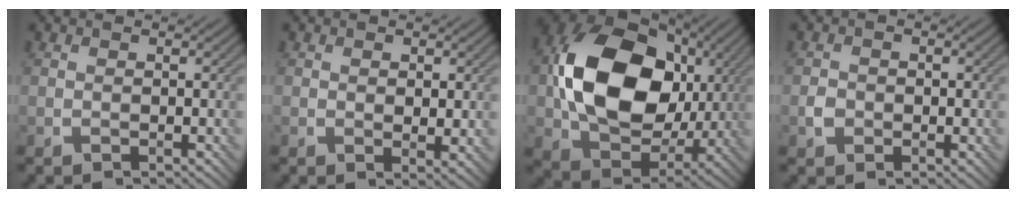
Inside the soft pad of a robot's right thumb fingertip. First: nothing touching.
{"total": 2.1, "force": [0.3, 1.1, 1.7], "torque": [-0.027, -0.010, 0.009]}
{"total": 18.6, "force": [2.4, 13.8, 12.3], "torque": [-0.260, -0.003, 0.054]}
{"total": 1.9, "force": [-0.5, 1.7, 0.9], "torque": [-0.015, -0.004, -0.015]}